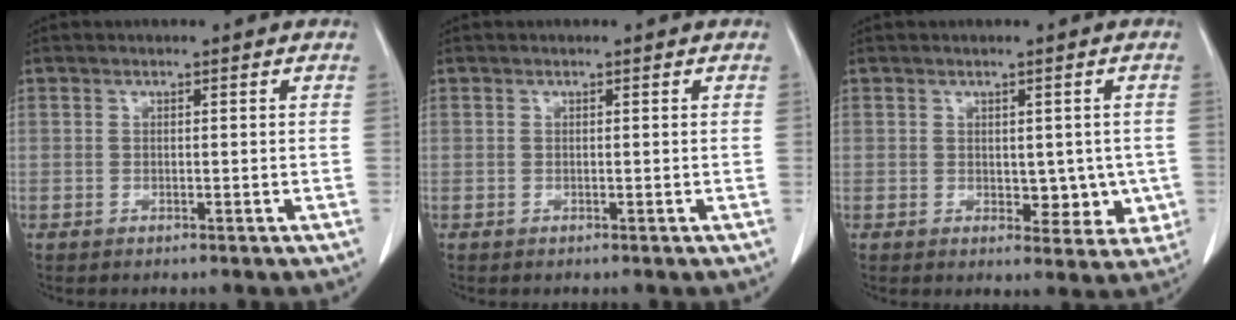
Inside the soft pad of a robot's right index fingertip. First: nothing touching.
{"total": 0.0}
{"total": 5.6, "force": [-0.3, 3.5, 4.4], "torque": [-0.033, -0.002, 0.006]}